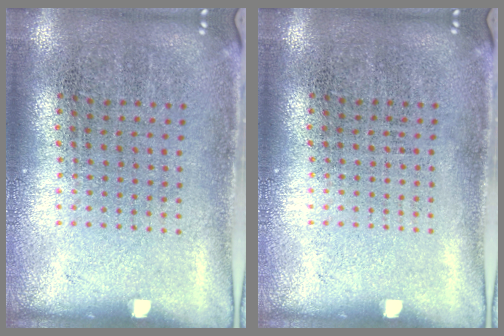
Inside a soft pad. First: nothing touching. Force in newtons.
{"total": 0.0}